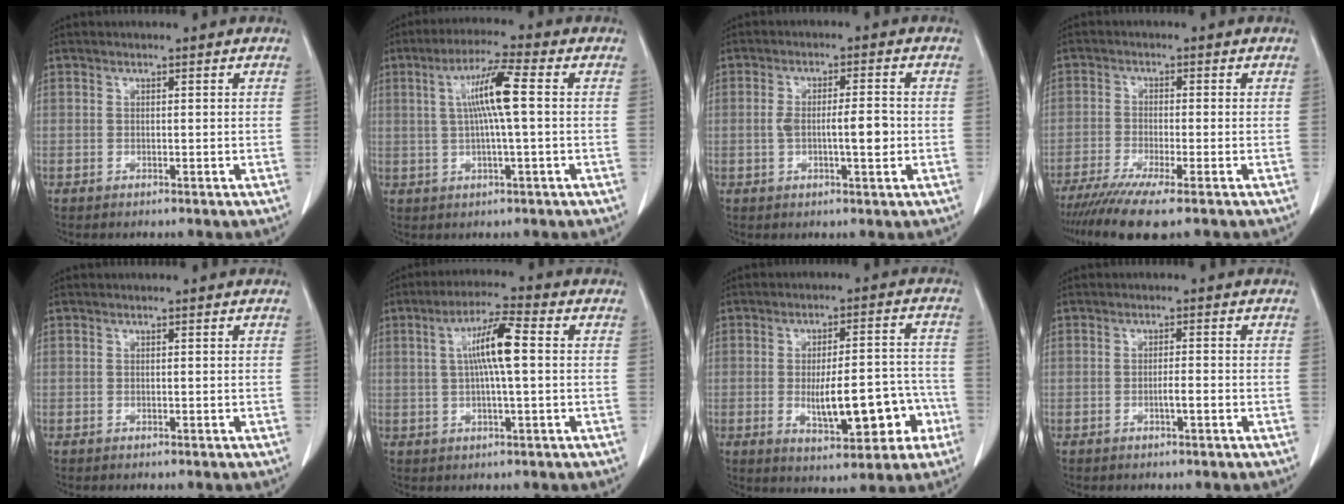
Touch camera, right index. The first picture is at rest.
{"total": 7.8, "force": [1.1, -0.2, 7.8], "torque": [-0.146, 0.007, 0.017]}
{"total": 5.5, "force": [-0.7, 0.9, 5.3], "torque": [-0.096, 0.003, -0.009]}
{"total": 8.4, "force": [-6.1, -0.1, 5.7], "torque": [-0.095, -0.021, -0.102]}
{"total": 0.0}
{"total": 7.9, "force": [1.0, 0.5, 7.8], "torque": [-0.148, 0.010, 0.013]}
{"total": 11.9, "force": [-3.2, 3.8, 10.8], "torque": [-0.158, 0.018, -0.037]}
{"total": 1.9, "force": [-0.7, 0.1, 1.8], "torque": [-0.031, 0.001, -0.013]}